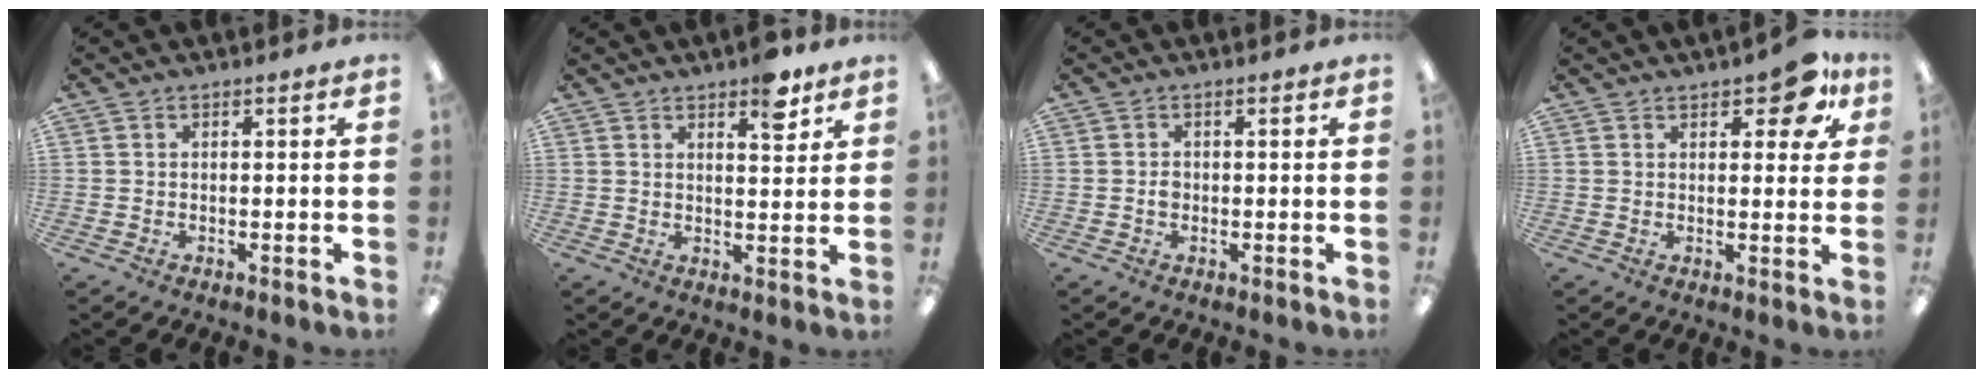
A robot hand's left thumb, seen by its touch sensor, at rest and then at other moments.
{"total": 6.7, "force": [4.6, 2.6, 4.2], "torque": [-0.037, -0.026, 0.071]}
{"total": 1.4, "force": [-0.2, 1.1, 0.9], "torque": [-0.018, 0.004, -0.005]}
{"total": 7.0, "force": [3.7, 3.4, 4.9], "torque": [-0.053, -0.010, 0.059]}